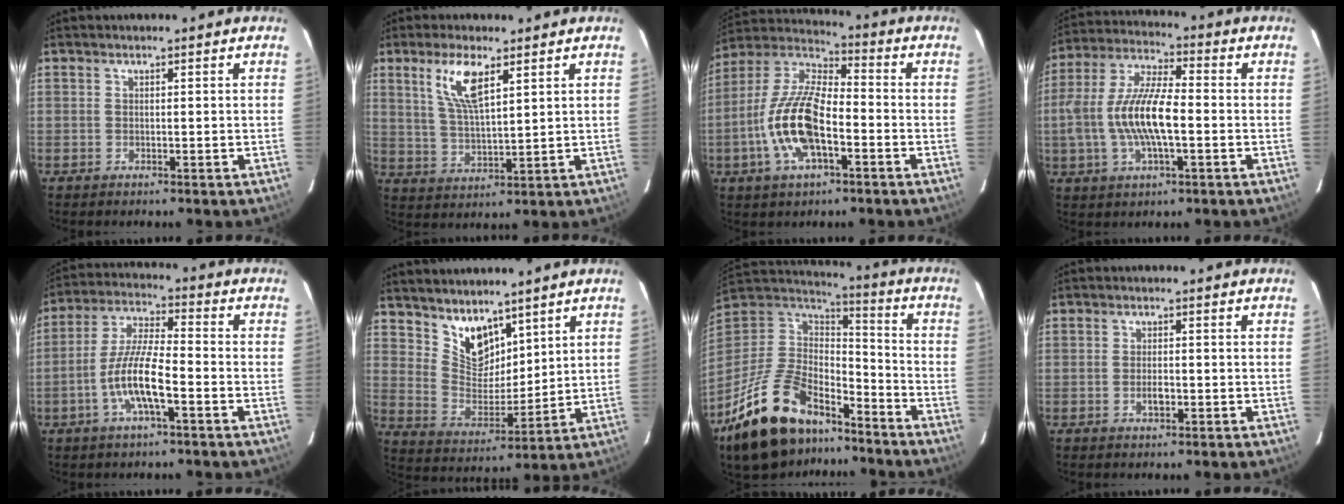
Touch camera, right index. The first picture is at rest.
{"total": 8.3, "force": [4.3, 2.4, 6.7], "torque": [-0.131, 0.001, 0.089]}
{"total": 15.6, "force": [-4.9, 6.5, 13.3], "torque": [-0.277, 0.001, -0.097]}
{"total": 13.8, "force": [-2.2, 4.6, 12.8], "torque": [-0.263, 0.004, -0.042]}
{"total": 10.2, "force": [-4.2, 2.0, 9.1], "torque": [-0.190, 0.000, -0.080]}
{"total": 9.6, "force": [7.2, 5.1, 3.8], "torque": [-0.065, -0.001, 0.148]}
{"total": 25.4, "force": [-16.9, 12.6, 14.3], "torque": [-0.297, -0.006, -0.270]}
{"total": 2.3, "force": [-0.8, 1.1, 1.8], "torque": [-0.035, 0.000, -0.015]}